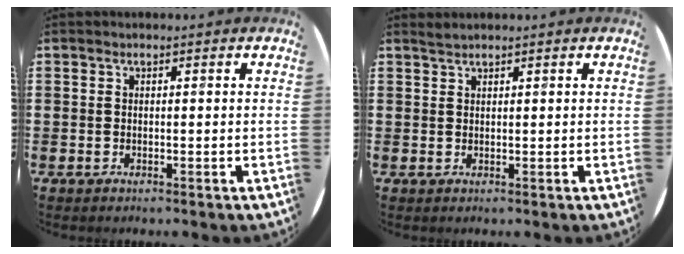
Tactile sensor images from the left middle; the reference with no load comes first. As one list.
[{"total": 0.8, "force": [0.8, -0.2, 0.1], "torque": [-0.002, -0.002, 0.017]}]